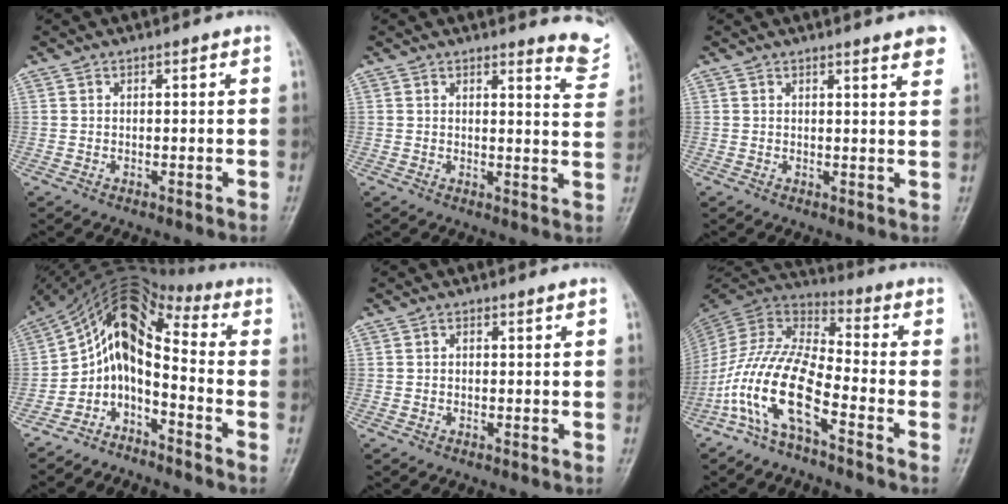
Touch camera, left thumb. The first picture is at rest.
{"total": 5.8, "force": [5.7, 0.9, 0.9], "torque": [0.007, -0.059, 0.046]}
{"total": 6.9, "force": [5.4, 0.9, 4.2], "torque": [-0.034, -0.019, 0.049]}
{"total": 9.4, "force": [-3.0, 5.1, 7.3], "torque": [-0.114, 0.088, -0.066]}
{"total": 0.0}
{"total": 13.5, "force": [-6.9, 4.4, 10.8], "torque": [-0.232, 0.056, -0.146]}